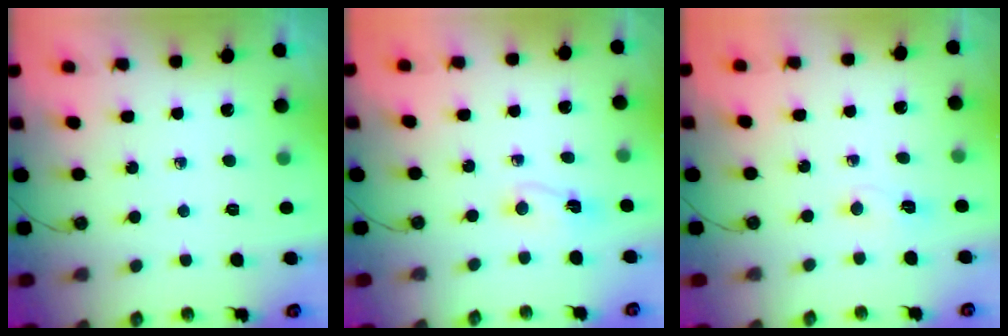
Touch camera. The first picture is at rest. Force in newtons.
{"total": 2.0, "press": 1.6, "slide": 1.2}
{"total": 3.6, "press": 3.3, "slide": 1.5}